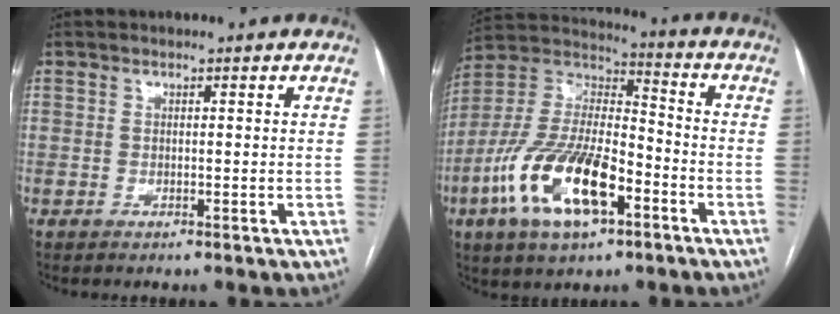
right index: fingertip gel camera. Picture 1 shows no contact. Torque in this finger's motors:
{"motor_torque": [1.60, -0.54, 0.81, 0.21]}